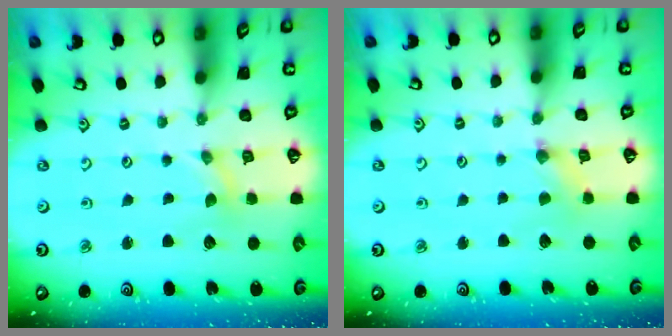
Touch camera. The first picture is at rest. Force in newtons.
{"total": 0.8, "press": 0.7, "slide": 0.2}